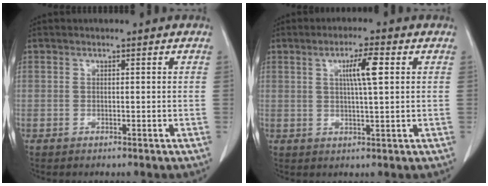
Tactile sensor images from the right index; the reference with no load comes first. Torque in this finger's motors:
{"motor_torque": [0.23, 0.04, 0.10, 0.03]}